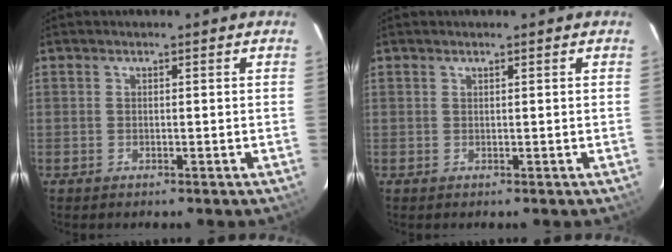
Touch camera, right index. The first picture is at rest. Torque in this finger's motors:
{"motor_torque": [-0.18, -0.15, -0.04, -0.01]}